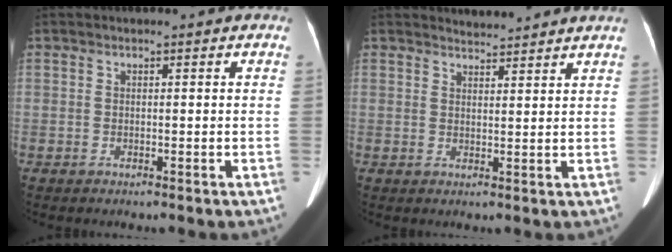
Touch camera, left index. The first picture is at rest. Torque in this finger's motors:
{"motor_torque": [0.09, -1.59, -0.02, 0.00]}